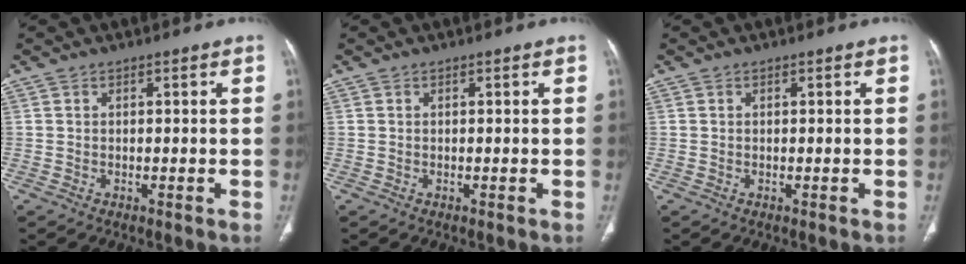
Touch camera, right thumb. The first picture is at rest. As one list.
[{"total": 0.0}, {"total": 0.0}]